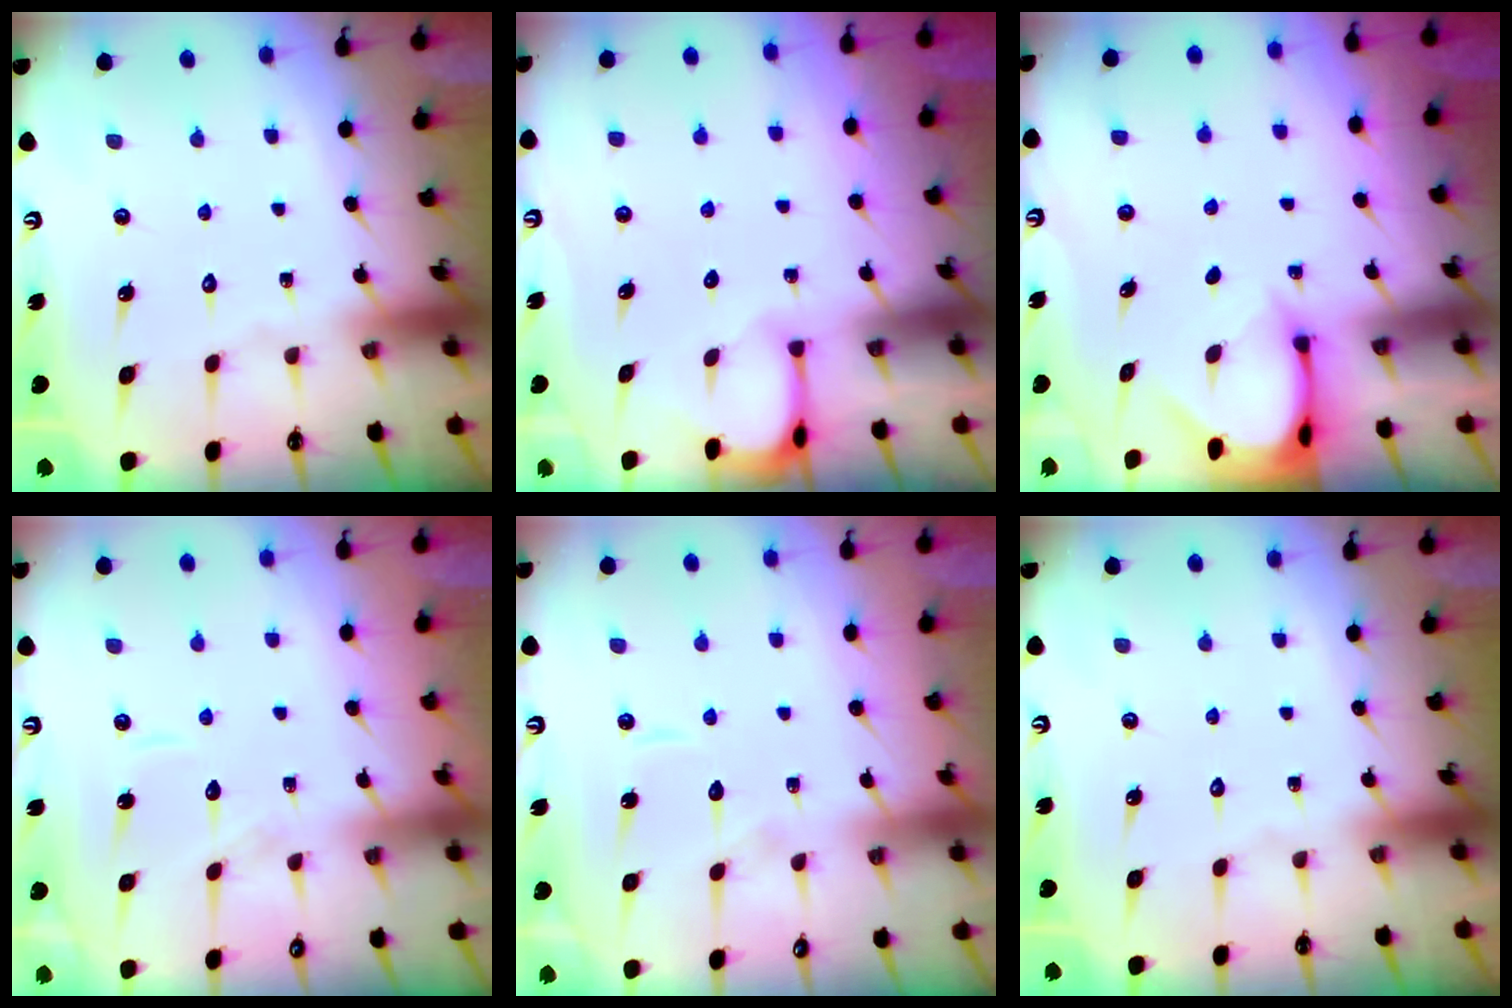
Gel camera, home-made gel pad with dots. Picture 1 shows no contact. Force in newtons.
{"total": 2.0, "press": 2.0, "slide": 0.2}
{"total": 3.2, "press": 3.2, "slide": 0.3}
{"total": 5.4, "press": 5.4, "slide": 0.4}
{"total": 3.9, "press": 3.8, "slide": 0.2}
{"total": 0.0}